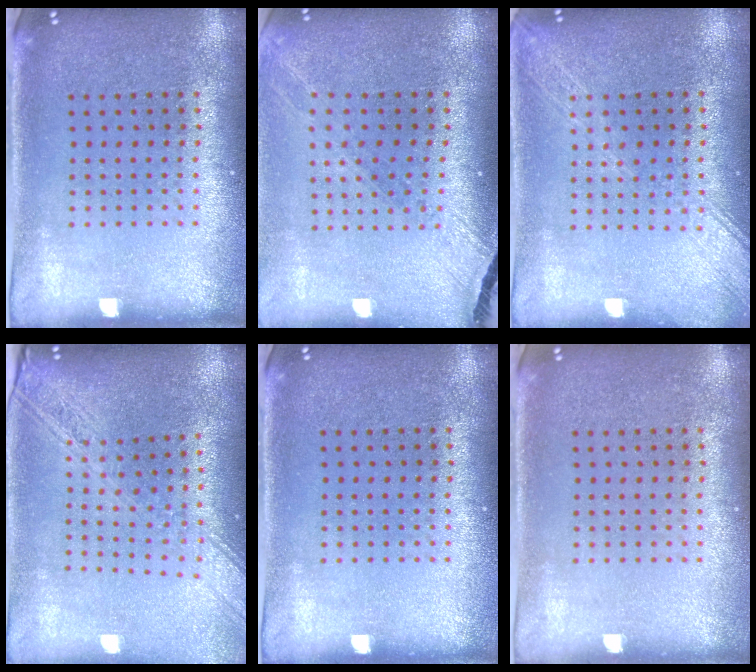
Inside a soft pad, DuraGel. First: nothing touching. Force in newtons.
{"total": 1.4, "press": 1.4, "slide": 0.1}
{"total": 1.7, "press": 1.7, "slide": 0.2}
{"total": 2.3, "press": 1.9, "slide": 1.3}
{"total": 0.0}
{"total": 0.0}